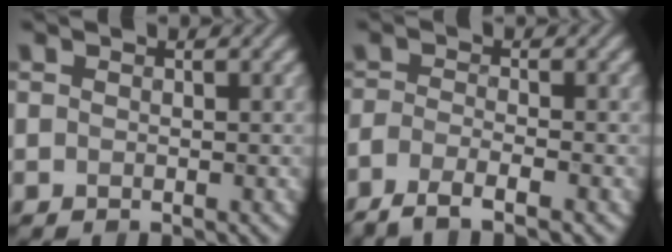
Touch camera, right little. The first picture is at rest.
{"total": 3.8, "force": [-2.8, 0.6, 2.5], "torque": [-0.046, -0.005, -0.055]}